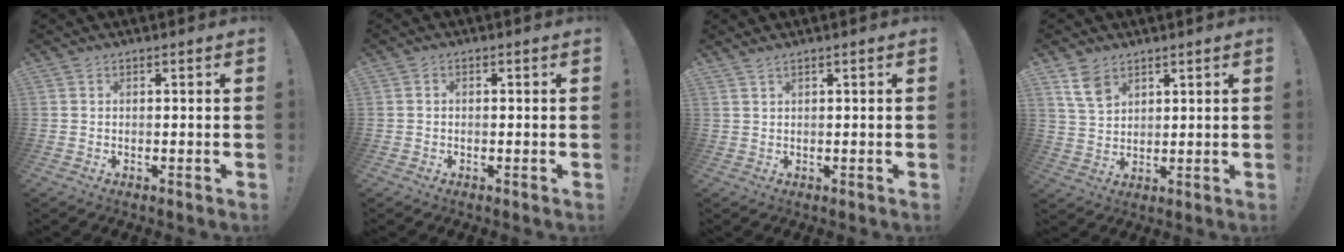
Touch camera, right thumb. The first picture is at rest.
{"total": 0.6, "force": [-0.4, 0.4, 0.3], "torque": [-0.010, 0.002, -0.005]}
{"total": 1.5, "force": [1.3, 0.0, 0.8], "torque": [-0.018, -0.004, 0.025]}
{"total": 7.5, "force": [4.8, 4.3, 3.8], "torque": [-0.066, -0.018, 0.093]}